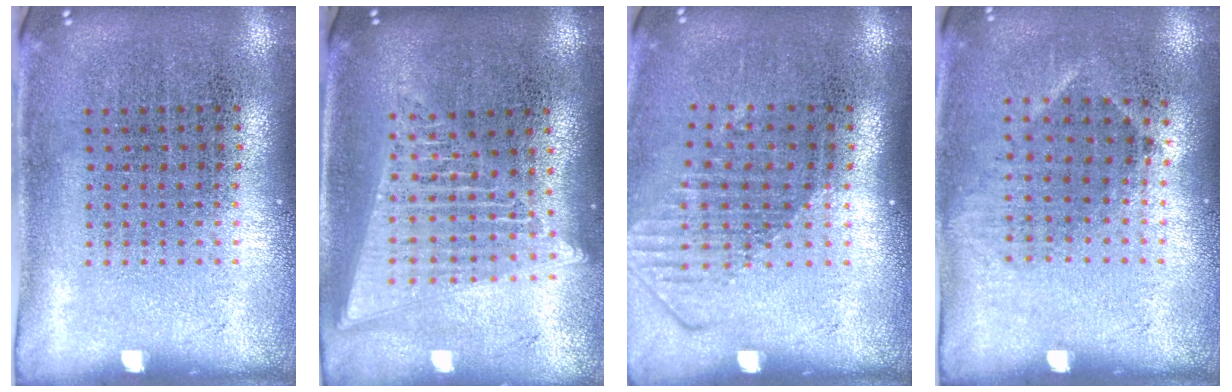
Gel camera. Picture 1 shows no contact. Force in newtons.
{"total": 2.0, "press": 1.8, "slide": 1.0}
{"total": 1.6, "press": 1.2, "slide": 1.0}
{"total": 1.1, "press": 0.9, "slide": 0.7}